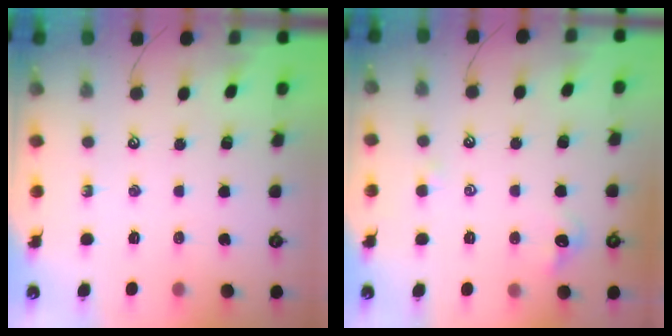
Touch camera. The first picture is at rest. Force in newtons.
{"total": 0.8, "press": 0.6, "slide": 0.5}